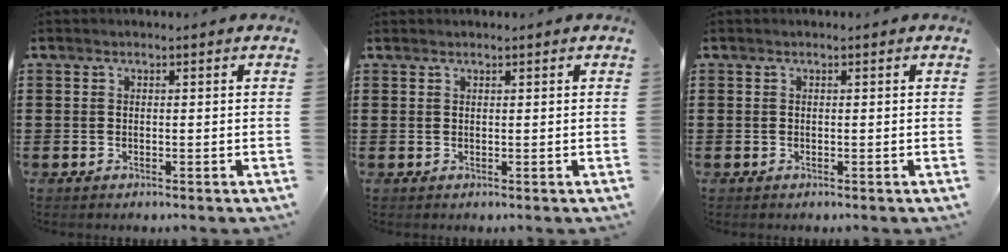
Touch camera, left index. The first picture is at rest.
{"total": 0.0}
{"total": 0.0}